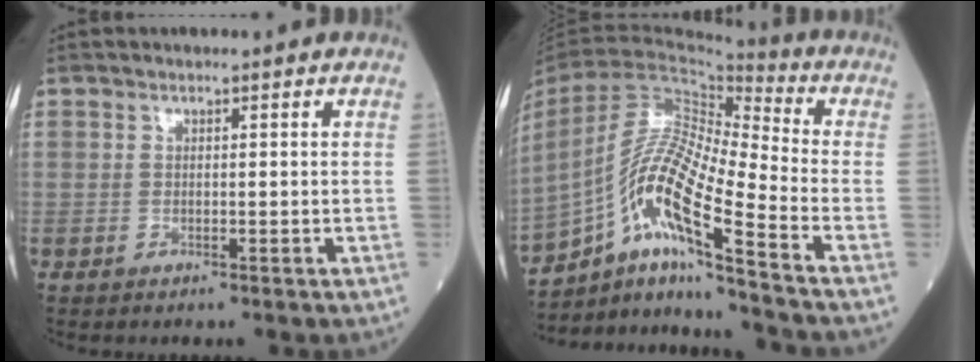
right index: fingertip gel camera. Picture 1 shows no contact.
{"total": 15.6, "force": [-8.9, 0.4, 12.9], "torque": [-0.256, -0.002, -0.161]}